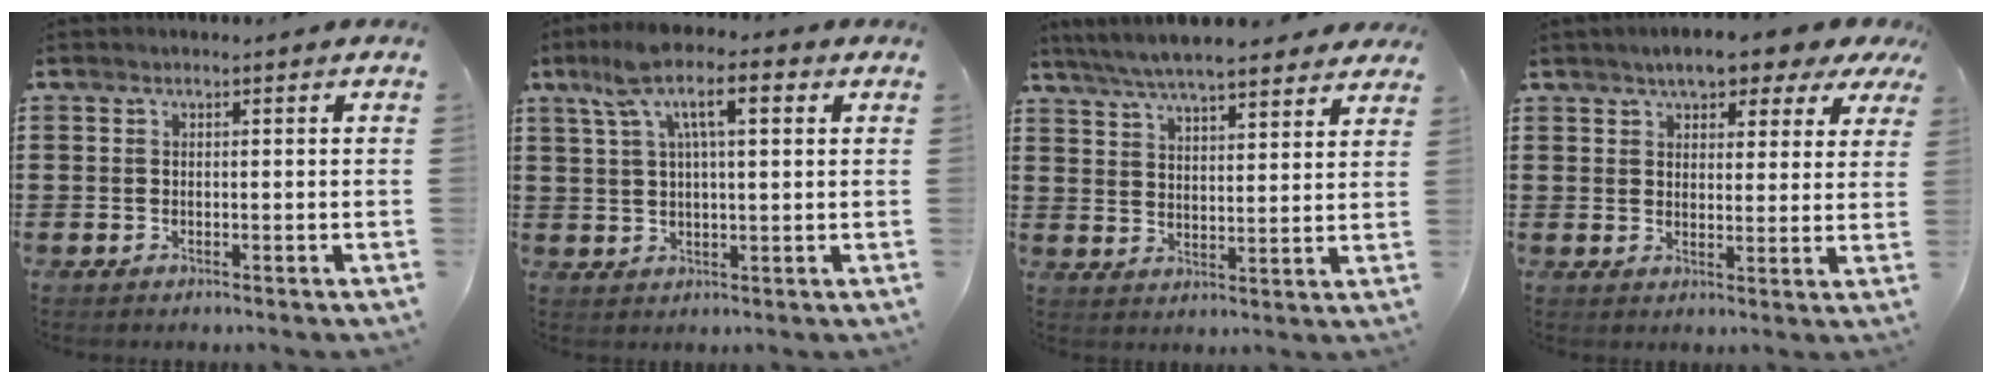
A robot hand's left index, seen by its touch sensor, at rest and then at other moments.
{"total": 9.3, "force": [4.2, 3.0, 7.7], "torque": [-0.162, 0.010, 0.070]}
{"total": 6.2, "force": [5.8, 0.4, 2.1], "torque": [-0.064, -0.022, 0.103]}
{"total": 5.6, "force": [4.7, 1.6, 2.5], "torque": [-0.053, -0.013, 0.078]}